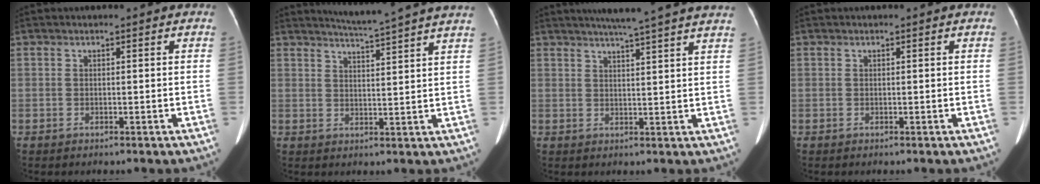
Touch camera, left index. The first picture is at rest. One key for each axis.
{"total": 11.1, "fx": 10.2, "fy": -1.6, "fz": 4.1, "tx": -0.070, "ty": -0.016, "tz": 0.124}
{"total": 14.0, "fx": 12.2, "fy": -0.6, "fz": 6.8, "tx": -0.106, "ty": 0.003, "tz": 0.145}
{"total": 0.0}